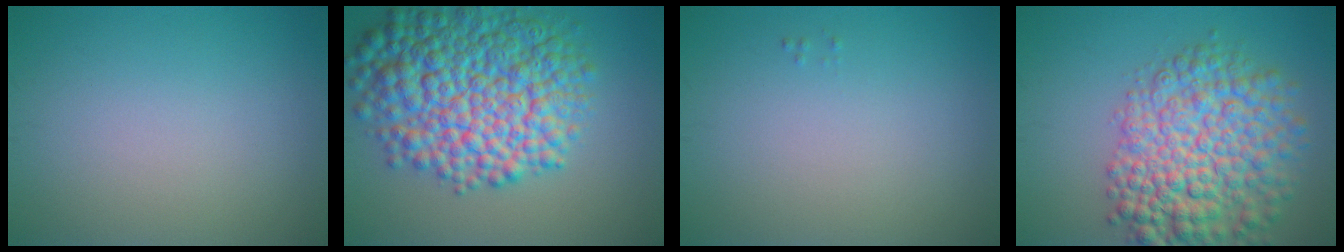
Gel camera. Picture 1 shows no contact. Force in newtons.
{"total": 12.0, "press": 12.0, "slide": 0.2}
{"total": 0.0}
{"total": 9.7, "press": 9.7, "slide": 0.3}